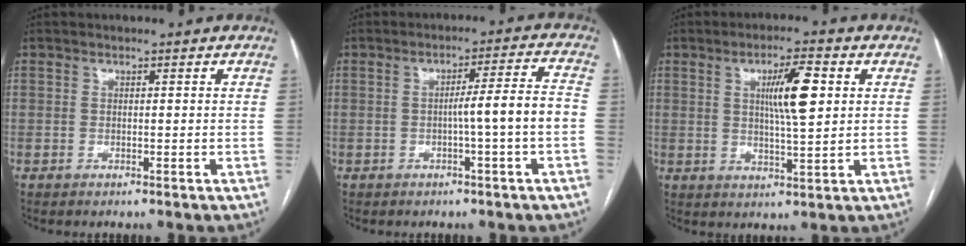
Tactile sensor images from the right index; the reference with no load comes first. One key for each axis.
{"total": 6.6, "fx": -1.5, "fy": -0.8, "fz": 6.4, "tx": -0.090, "ty": 0.014, "tz": -0.020}
{"total": 8.0, "fx": 2.1, "fy": 1.0, "fz": 7.7, "tx": -0.131, "ty": 0.005, "tz": 0.037}